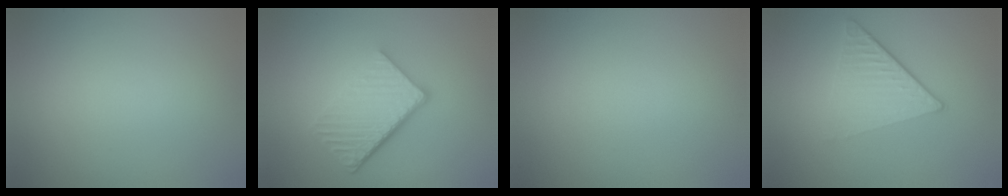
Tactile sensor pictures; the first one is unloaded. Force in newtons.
{"total": 5.7, "press": 4.0, "slide": 4.1}
{"total": 0.0}
{"total": 3.7, "press": 2.7, "slide": 2.6}